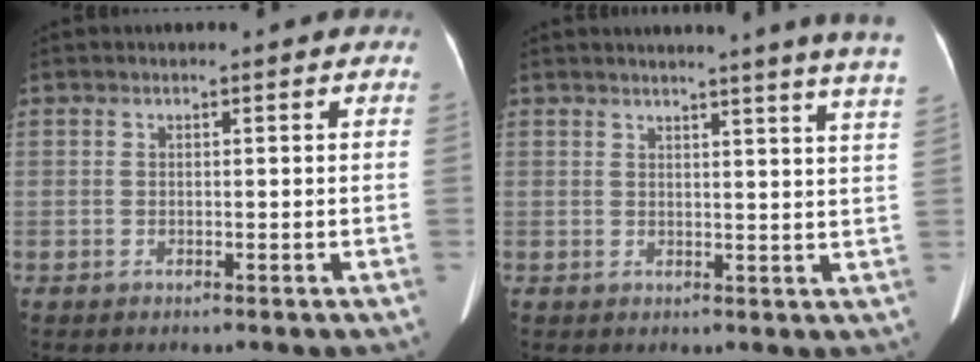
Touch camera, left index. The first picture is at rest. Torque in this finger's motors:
{"motor_torque": [-0.43, -0.43, -0.02, -0.08]}